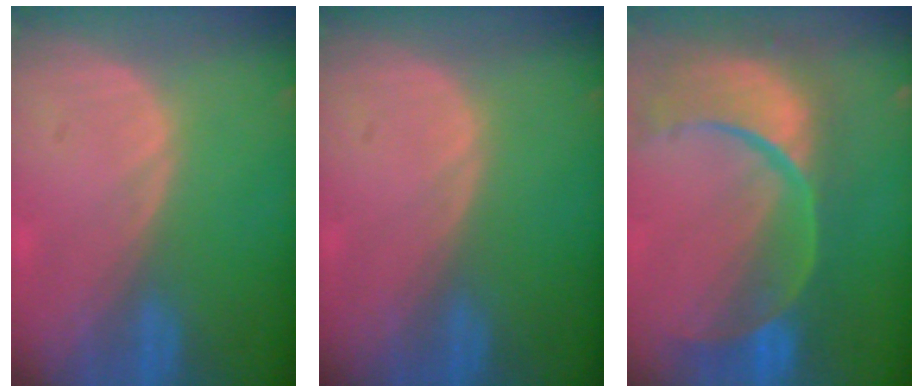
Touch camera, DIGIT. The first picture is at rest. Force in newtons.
{"total": 0.0}
{"total": 13.8, "press": 11.0, "slide": 8.4}